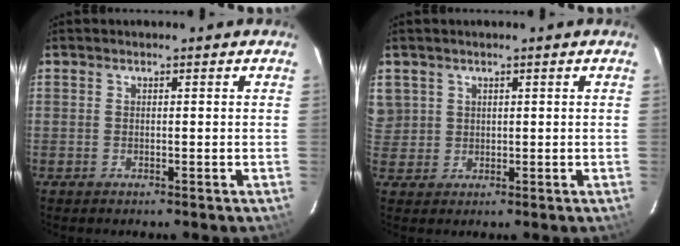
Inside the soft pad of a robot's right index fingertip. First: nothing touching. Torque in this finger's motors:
{"motor_torque": [0.36, 0.19, 0.20, 0.02]}